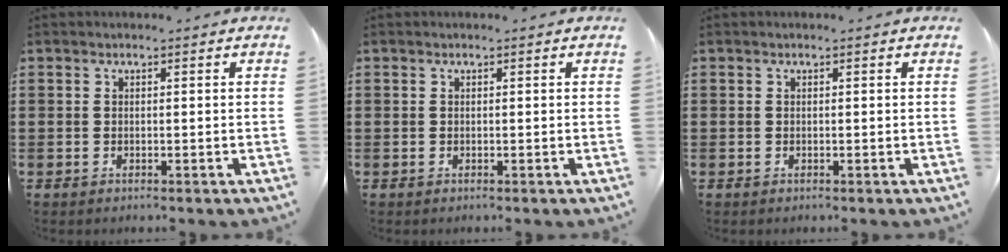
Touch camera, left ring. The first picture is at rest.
{"total": 0.0}
{"total": 0.0}